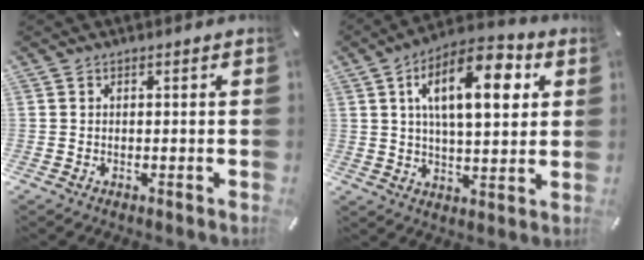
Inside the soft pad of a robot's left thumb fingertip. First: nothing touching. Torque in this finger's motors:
{"motor_torque": [1.59, 1.55, 1.89, -0.88, 0.23]}